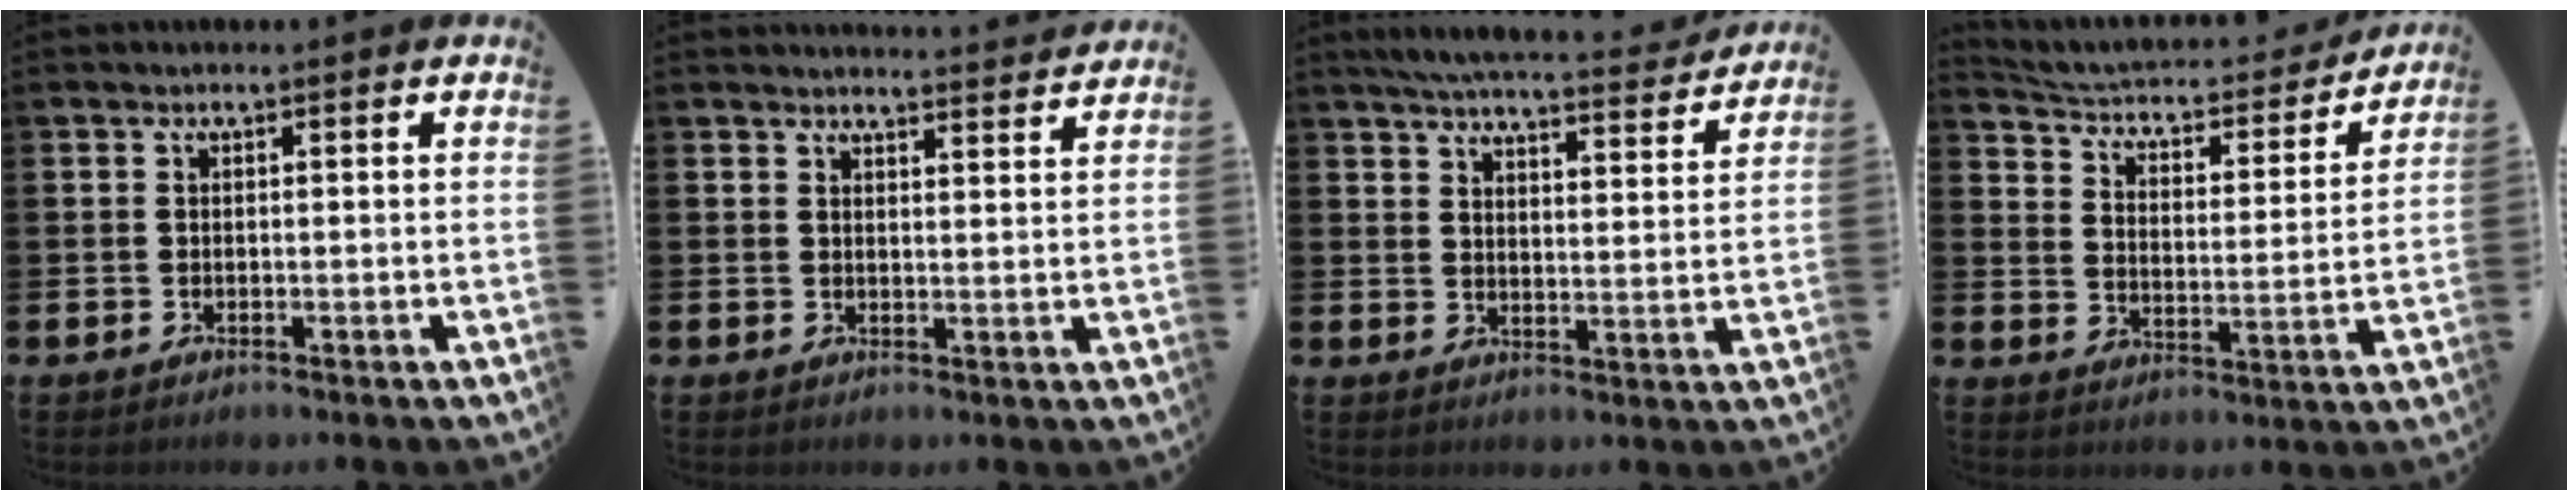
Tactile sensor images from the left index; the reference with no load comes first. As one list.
[{"total": 3.3, "force": [3.3, -0.1, -0.1], "torque": [0.008, -0.028, 0.057]}, {"total": 6.4, "force": [6.2, 0.5, 1.7], "torque": [-0.040, -0.045, 0.105]}, {"total": 4.3, "force": [3.8, 1.7, 1.2], "torque": [-0.050, -0.036, 0.053]}]